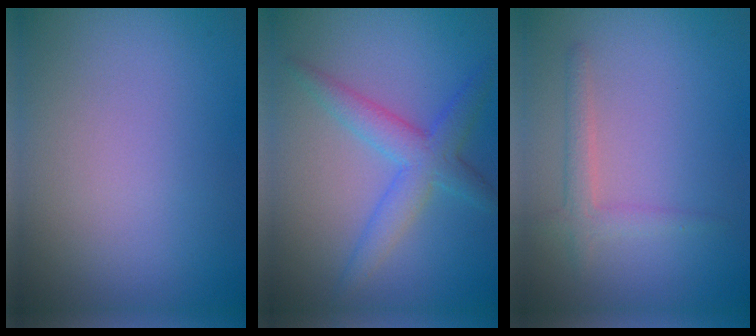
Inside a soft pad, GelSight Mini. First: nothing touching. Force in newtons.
{"total": 4.0, "press": 4.0, "slide": 0.1}
{"total": 2.0, "press": 1.9, "slide": 0.1}